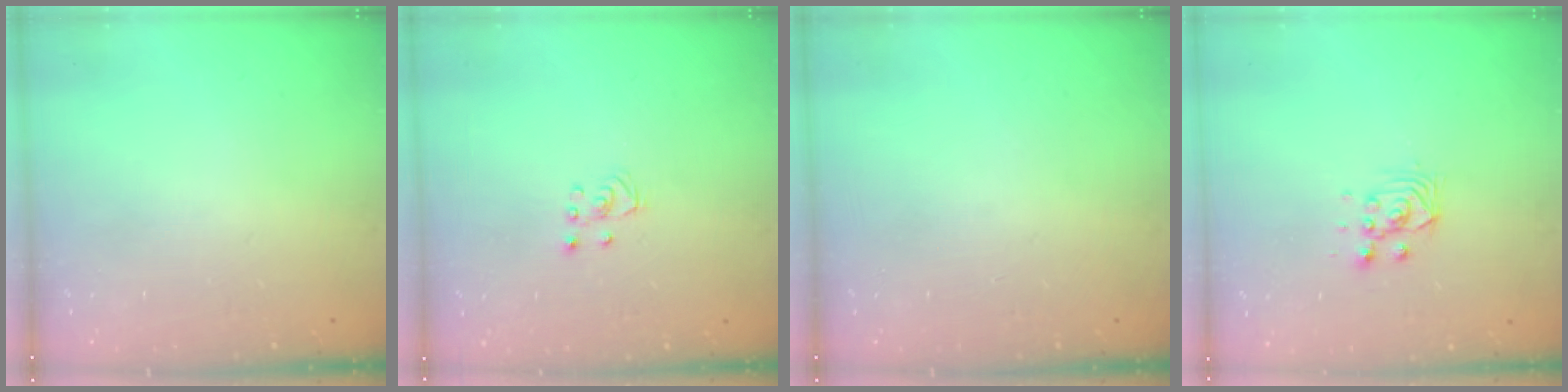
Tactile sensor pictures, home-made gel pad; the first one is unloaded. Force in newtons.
{"total": 2.5, "press": 2.5, "slide": 0.2}
{"total": 0.0}
{"total": 2.8, "press": 2.8, "slide": 0.2}